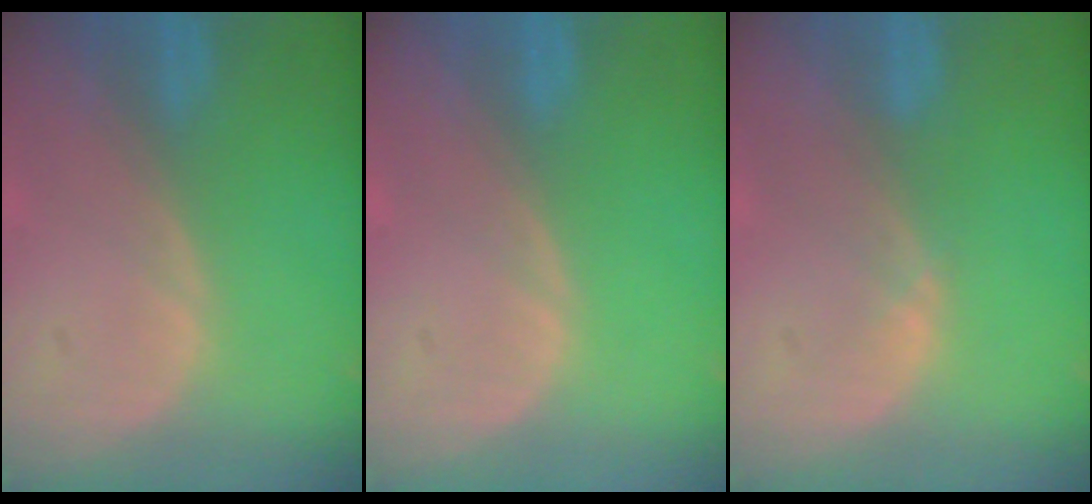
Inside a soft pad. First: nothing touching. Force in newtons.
{"total": 0.0}
{"total": 0.7, "press": 0.6, "slide": 0.4}